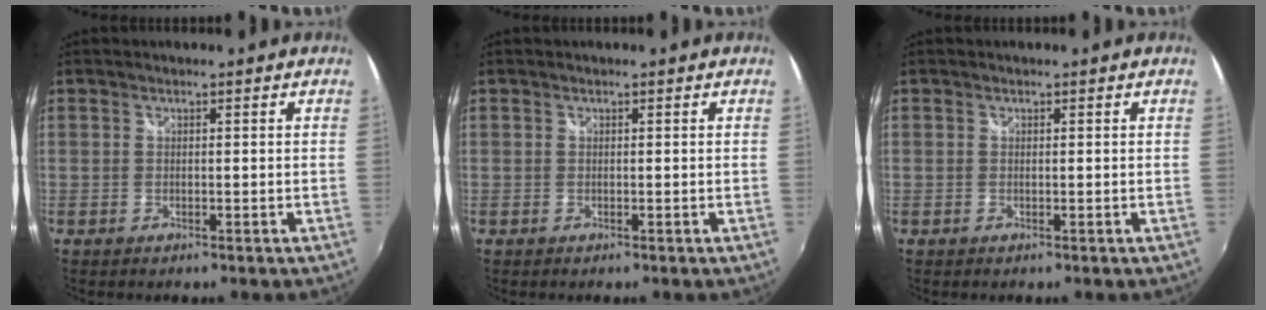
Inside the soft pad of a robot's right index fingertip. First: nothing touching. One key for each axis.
{"total": 0.0}
{"total": 0.0}